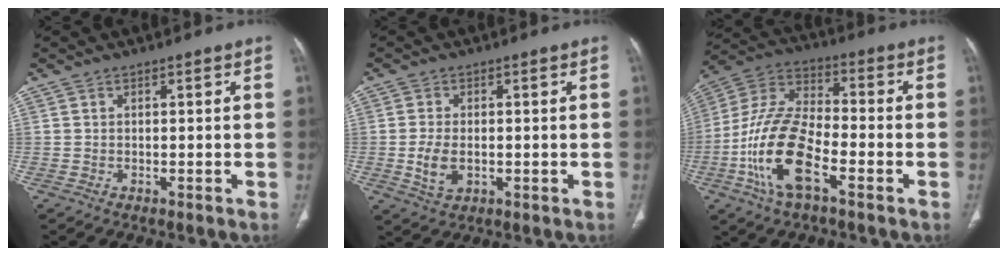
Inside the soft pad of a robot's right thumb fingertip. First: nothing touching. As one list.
[{"total": 5.2, "force": [-0.6, 3.2, 4.0], "torque": [-0.081, -0.004, -0.006]}, {"total": 17.3, "force": [-6.1, 7.3, 14.5], "torque": [-0.295, 0.027, -0.118]}]